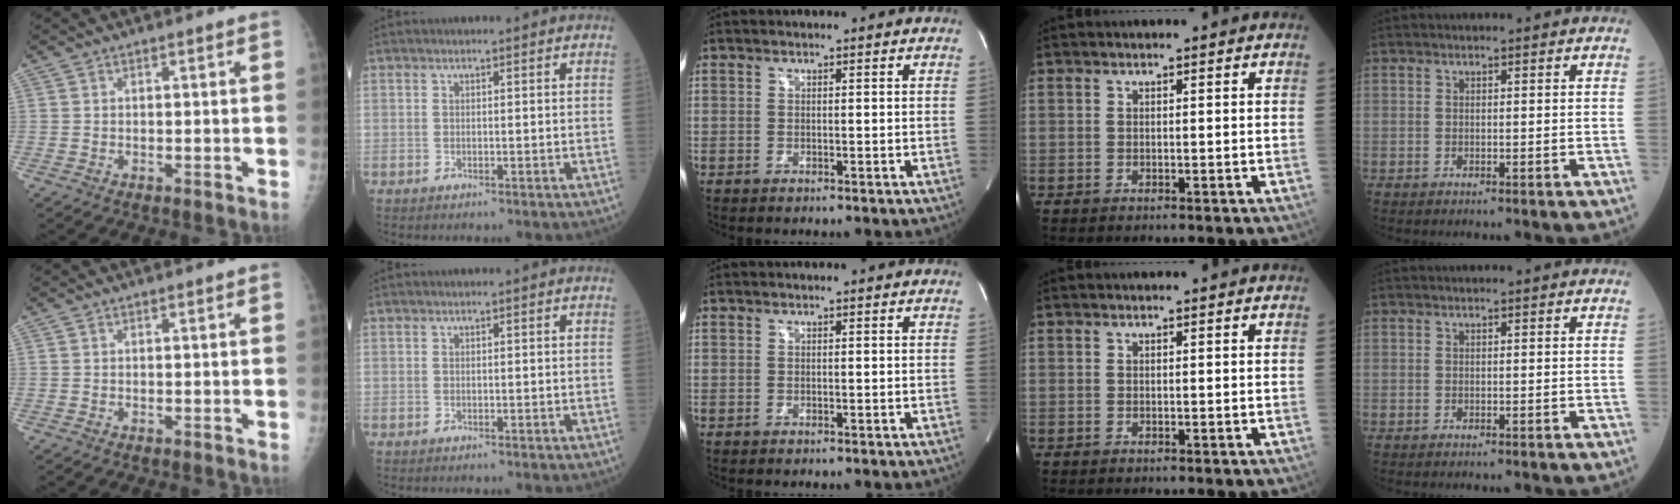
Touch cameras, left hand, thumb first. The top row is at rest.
{}